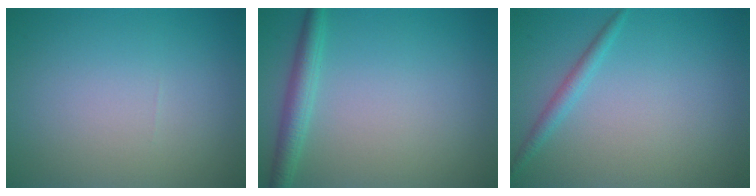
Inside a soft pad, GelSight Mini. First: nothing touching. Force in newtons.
{"total": 2.5, "press": 2.5, "slide": 0.1}
{"total": 1.4, "press": 1.4, "slide": 0.1}